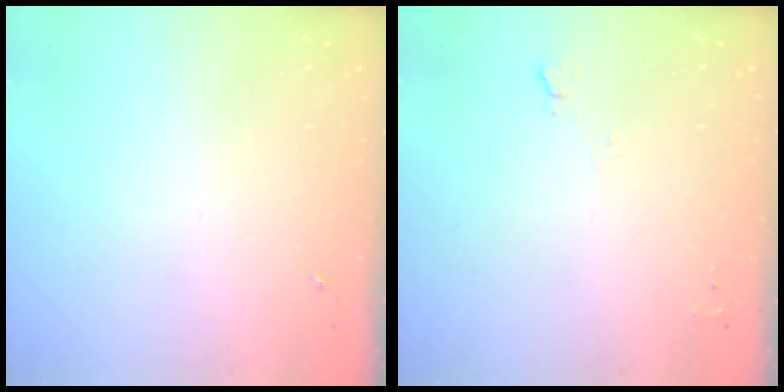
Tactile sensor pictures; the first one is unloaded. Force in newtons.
{"total": 5.1, "press": 5.1, "slide": 0.6}